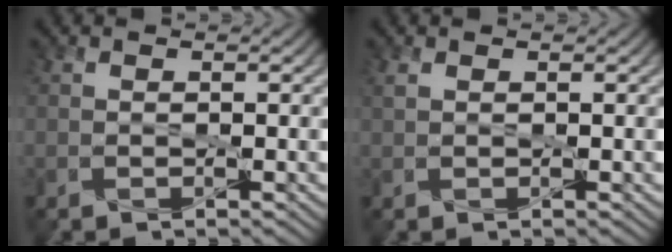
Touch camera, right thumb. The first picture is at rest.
{"total": 1.0, "force": [0.5, 0.5, 0.6], "torque": [-0.019, 0.003, 0.011]}